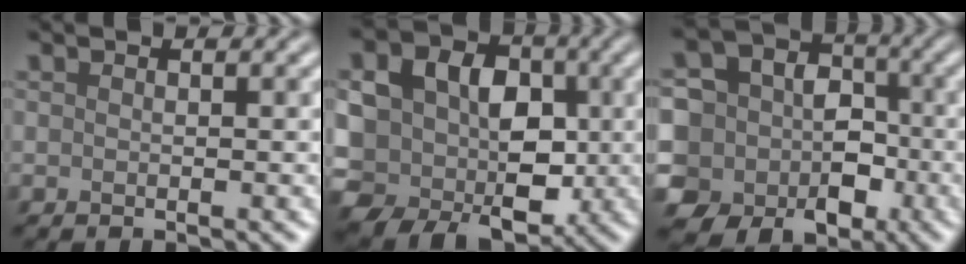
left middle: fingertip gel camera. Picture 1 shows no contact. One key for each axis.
{"total": 11.7, "fx": -1.0, "fy": 9.0, "fz": 7.4, "tx": -0.128, "ty": 0.005, "tz": -0.018}
{"total": 12.0, "fx": -4.7, "fy": 10.5, "fz": 3.5, "tx": -0.071, "ty": -0.001, "tz": -0.096}